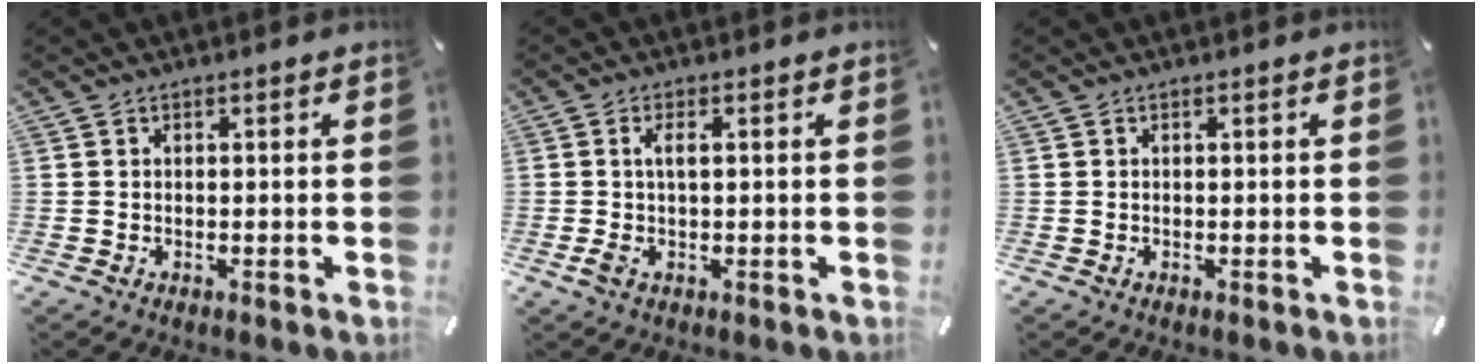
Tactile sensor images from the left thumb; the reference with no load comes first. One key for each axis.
{"total": 3.2, "fx": 0.2, "fy": 1.1, "fz": 3.0, "tx": -0.064, "ty": 0.000, "tz": 0.000}
{"total": 0.0}